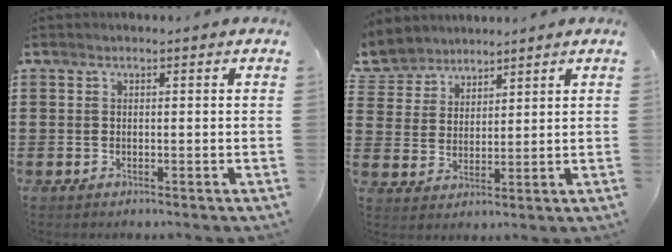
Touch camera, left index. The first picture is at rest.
{"total": 4.6, "force": [4.1, 2.1, -0.6], "torque": [-0.014, -0.016, 0.074]}